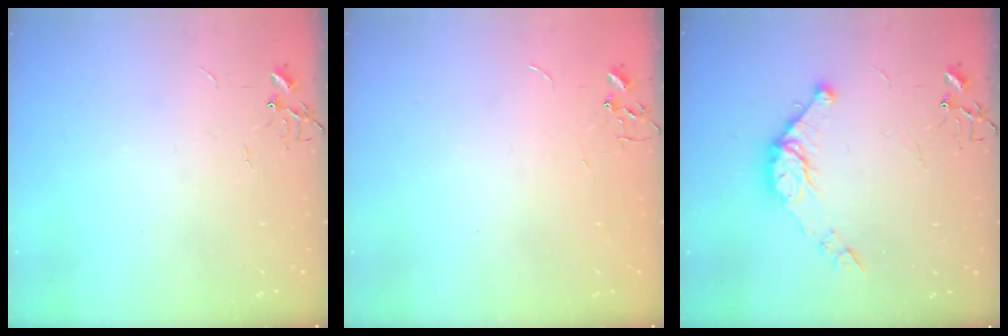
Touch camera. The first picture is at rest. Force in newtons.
{"total": 0.0}
{"total": 11.1, "press": 11.0, "slide": 1.0}